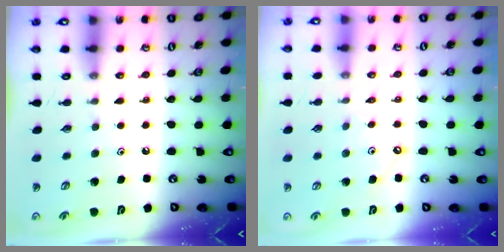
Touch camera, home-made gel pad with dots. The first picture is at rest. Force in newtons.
{"total": 3.6, "press": 3.6, "slide": 0.6}